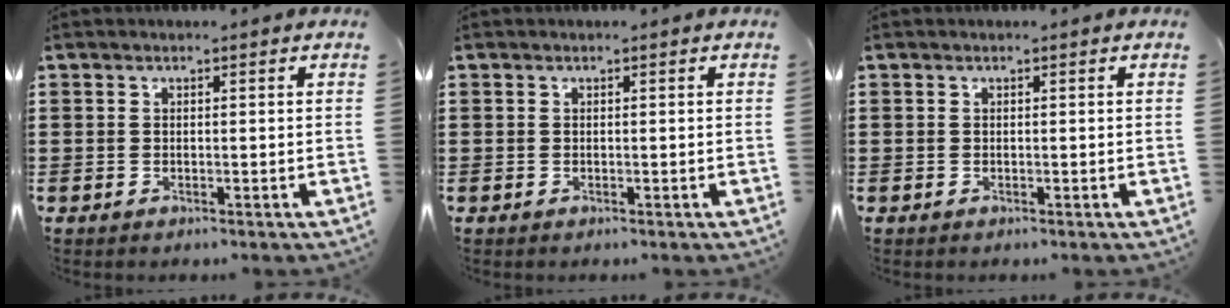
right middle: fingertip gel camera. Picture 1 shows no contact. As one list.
[{"total": 0.0}, {"total": 0.0}]